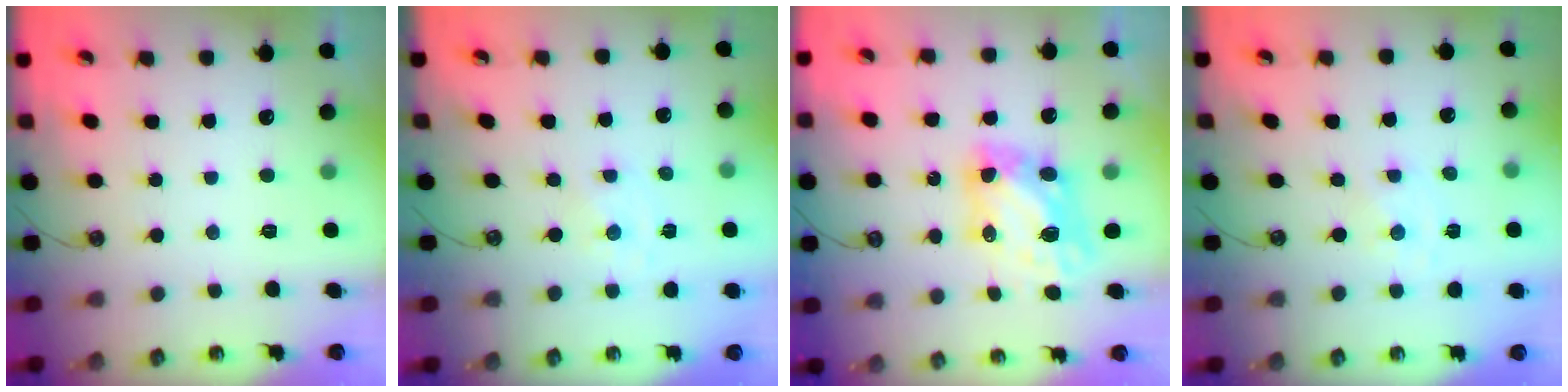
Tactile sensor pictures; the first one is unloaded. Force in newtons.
{"total": 0.0}
{"total": 7.4, "press": 7.3, "slide": 0.6}
{"total": 0.0}